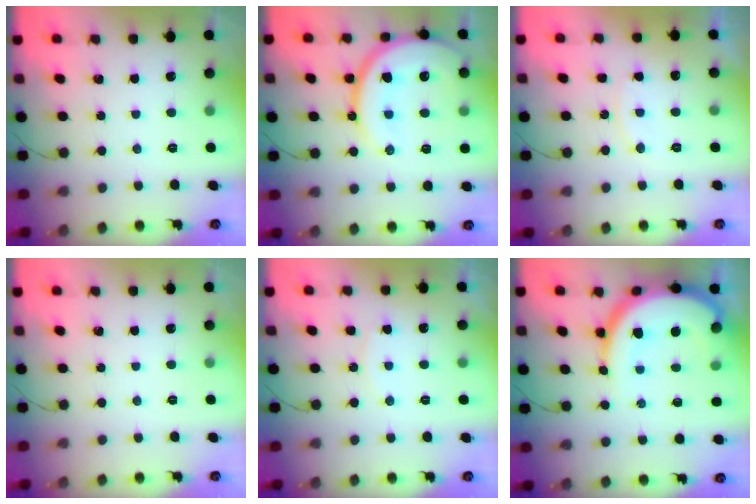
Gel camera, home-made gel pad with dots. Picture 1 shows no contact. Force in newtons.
{"total": 18.2, "press": 18.1, "slide": 2.0}
{"total": 6.5, "press": 6.5, "slide": 0.3}
{"total": 0.0}
{"total": 4.7, "press": 4.6, "slide": 0.3}
{"total": 16.4, "press": 16.4, "slide": 1.5}